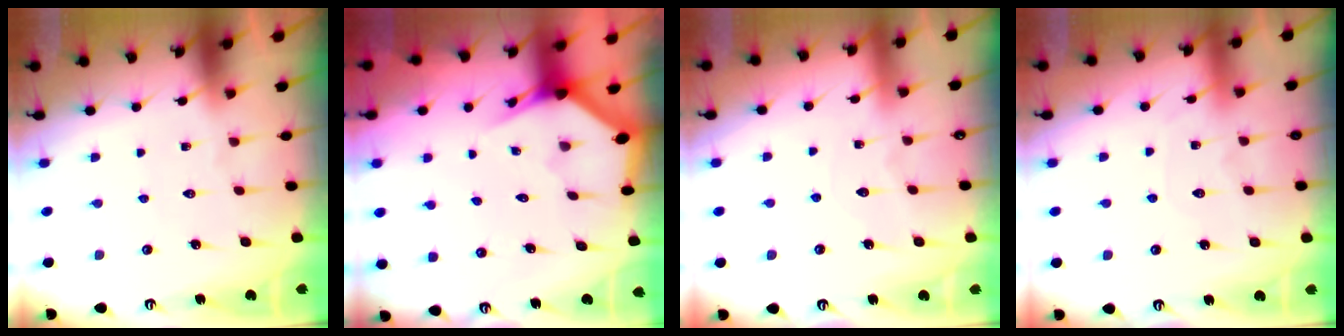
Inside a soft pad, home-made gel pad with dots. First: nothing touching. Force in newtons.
{"total": 2.9, "press": 2.9, "slide": 0.1}
{"total": 5.1, "press": 5.1, "slide": 0.5}
{"total": 5.6, "press": 5.5, "slide": 0.6}